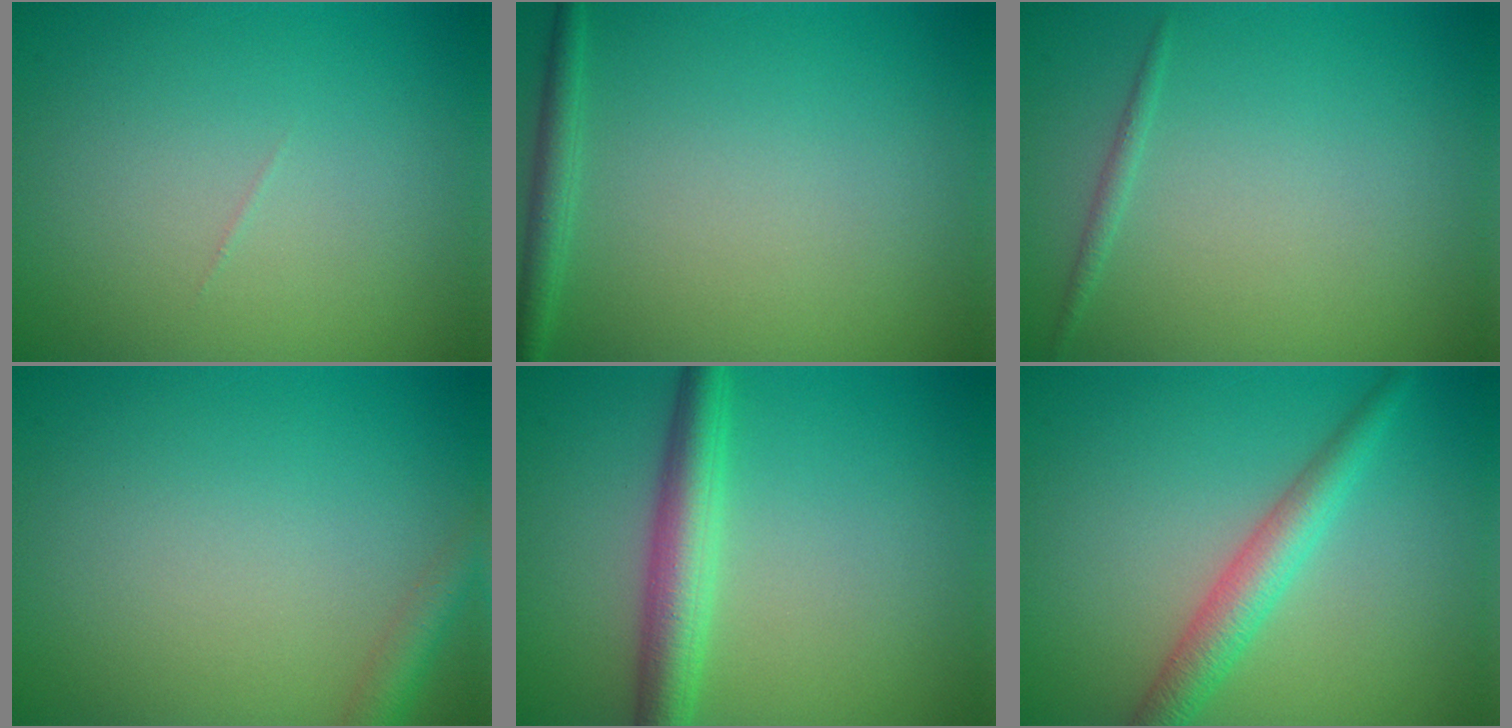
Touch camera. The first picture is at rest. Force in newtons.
{"total": 1.5, "press": 1.5, "slide": 0.1}
{"total": 0.7, "press": 0.7, "slide": 0.0}
{"total": 2.1, "press": 2.1, "slide": 0.1}
{"total": 4.2, "press": 4.2, "slide": 0.0}
{"total": 3.4, "press": 3.4, "slide": 0.1}